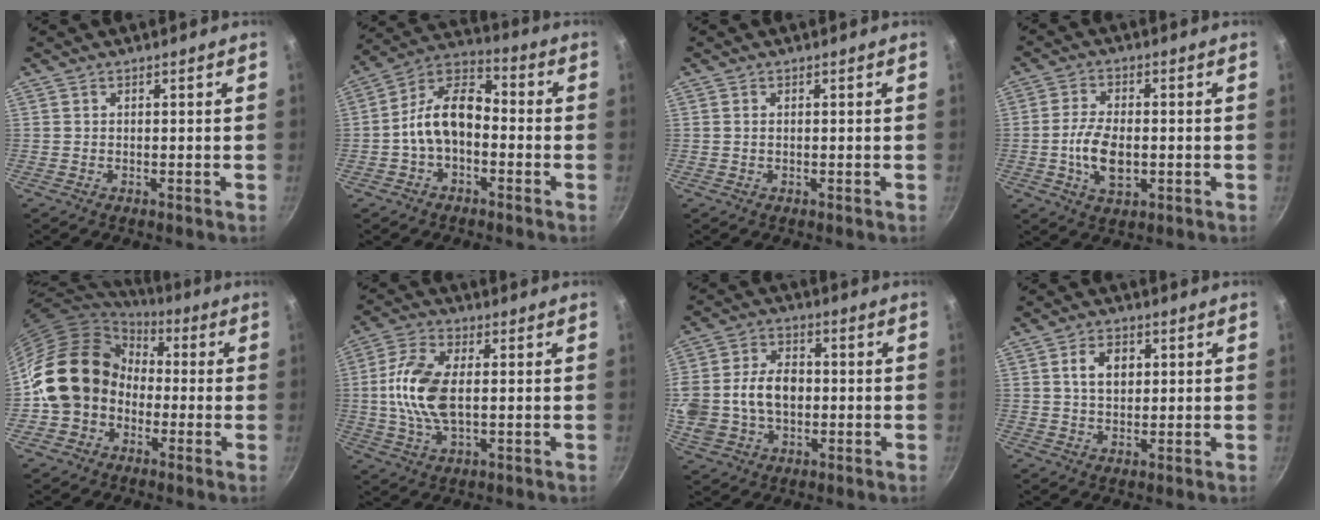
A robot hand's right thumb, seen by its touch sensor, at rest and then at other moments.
{"total": 11.9, "force": [-2.1, 7.5, 9.0], "torque": [-0.141, 0.051, -0.056]}
{"total": 0.6, "force": [0.1, 0.4, 0.5], "torque": [-0.008, 0.002, 0.003]}
{"total": 8.5, "force": [-1.3, 4.6, 7.0], "torque": [-0.132, 0.008, -0.025]}
{"total": 16.8, "force": [-1.7, 14.3, 8.8], "torque": [-0.125, 0.055, -0.038]}
{"total": 11.9, "force": [0.5, 6.1, 10.1], "torque": [-0.204, 0.011, 0.003]}
{"total": 16.3, "force": [-0.2, 12.1, 10.9], "torque": [-0.215, 0.026, -0.002]}
{"total": 5.8, "force": [1.5, 4.0, 4.0], "torque": [-0.050, 0.000, 0.025]}